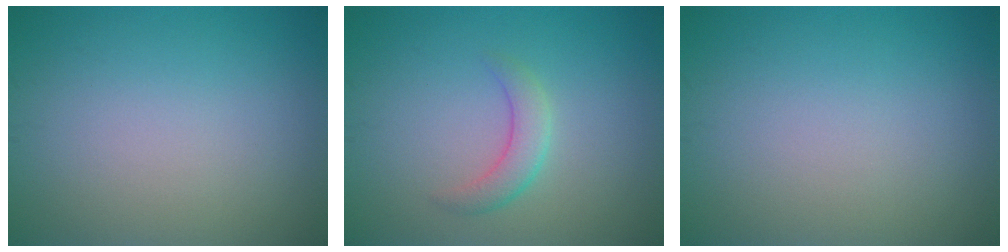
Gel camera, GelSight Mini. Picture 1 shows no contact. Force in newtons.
{"total": 2.3, "press": 2.3, "slide": 0.0}
{"total": 0.0}